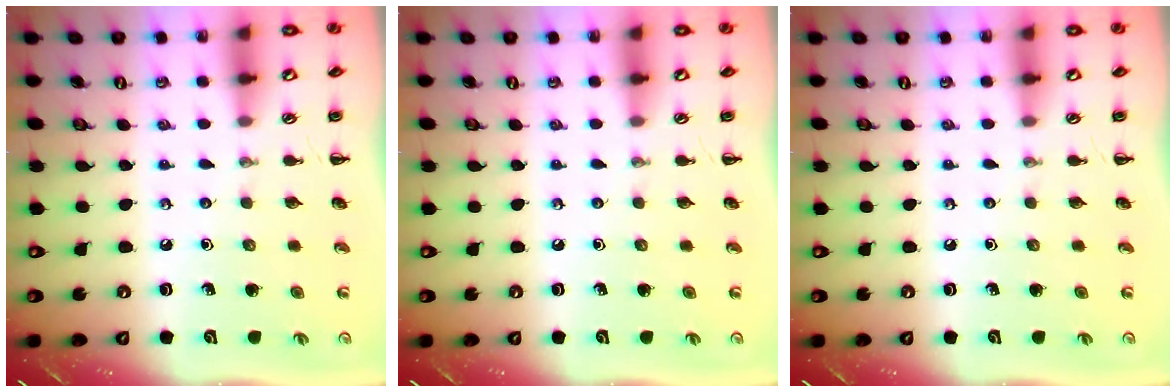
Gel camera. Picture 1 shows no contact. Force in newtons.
{"total": 0.0}
{"total": 0.0}